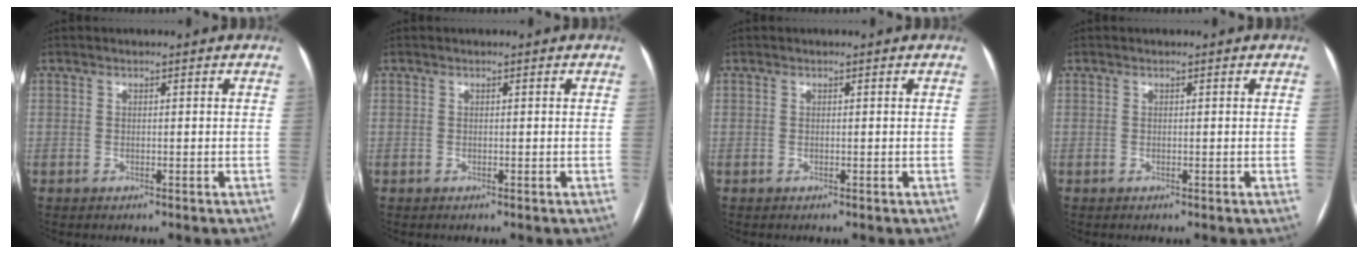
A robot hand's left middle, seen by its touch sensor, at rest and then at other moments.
{"total": 0.0}
{"total": 0.0}
{"total": 0.0}